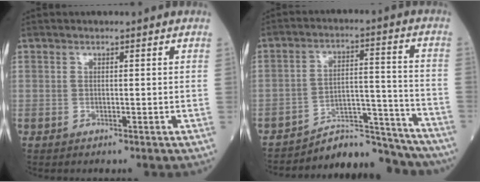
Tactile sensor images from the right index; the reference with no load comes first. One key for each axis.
{"total": 12.7, "fx": -12.5, "fy": 1.9, "fz": 0.8, "tx": 0.005, "ty": 0.056, "tz": -0.191}